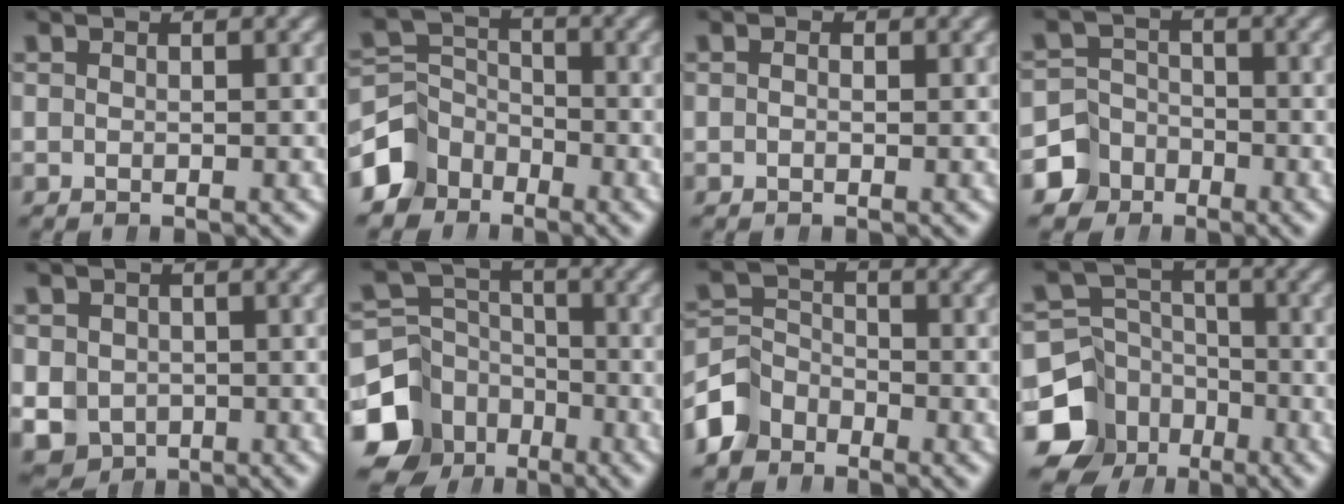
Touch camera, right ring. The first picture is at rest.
{"total": 6.4, "force": [-2.7, 5.3, 2.3], "torque": [-0.035, -0.022, -0.045]}
{"total": 0.6, "force": [-0.1, 0.5, 0.3], "torque": [-0.002, -0.001, -0.002]}
{"total": 6.5, "force": [-3.7, 5.1, 1.6], "torque": [-0.016, -0.023, -0.058]}
{"total": 8.3, "force": [-2.8, 7.2, 2.8], "torque": [-0.058, -0.044, -0.030]}
{"total": 10.7, "force": [-4.3, 8.8, 4.4], "torque": [-0.057, -0.042, -0.067]}
{"total": 5.6, "force": [-3.0, 4.4, 1.6], "torque": [-0.025, -0.015, -0.048]}
{"total": 11.4, "force": [-4.7, 9.3, 4.5], "torque": [-0.058, -0.045, -0.071]}